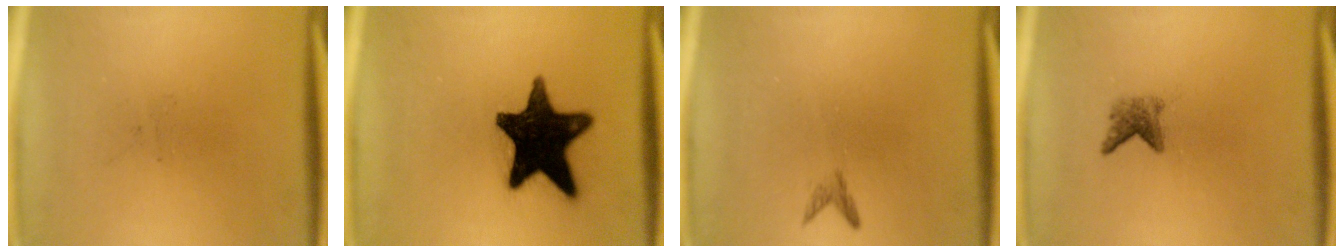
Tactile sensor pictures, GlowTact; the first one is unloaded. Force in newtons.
{"total": 17.7}
{"total": 0.8}
{"total": 2.1}